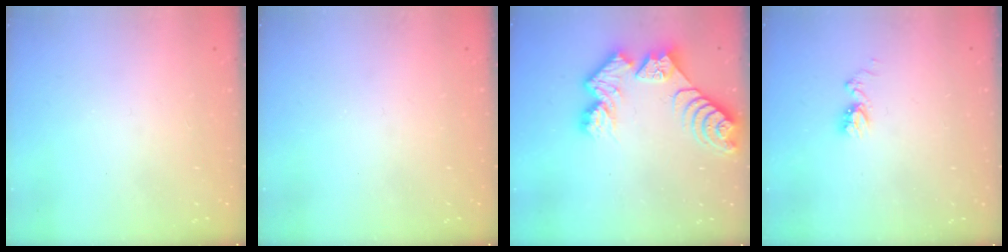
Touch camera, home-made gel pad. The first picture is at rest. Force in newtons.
{"total": 0.6, "press": 0.3, "slide": 0.5}
{"total": 11.8, "press": 11.8, "slide": 1.2}
{"total": 7.1, "press": 7.1, "slide": 0.8}